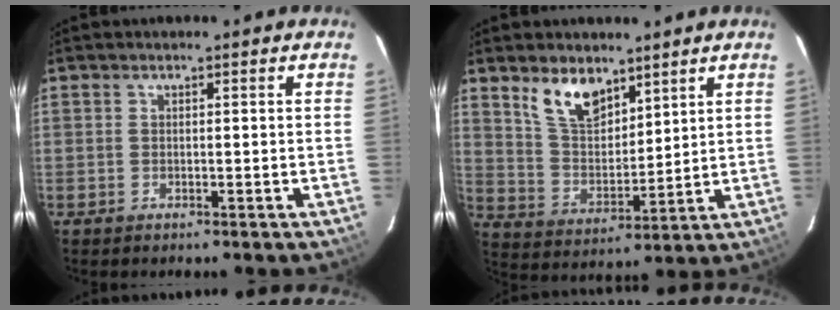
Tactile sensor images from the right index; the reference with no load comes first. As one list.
[{"total": 9.7, "force": [6.6, 4.7, 5.4], "torque": [-0.099, 0.009, 0.135]}]